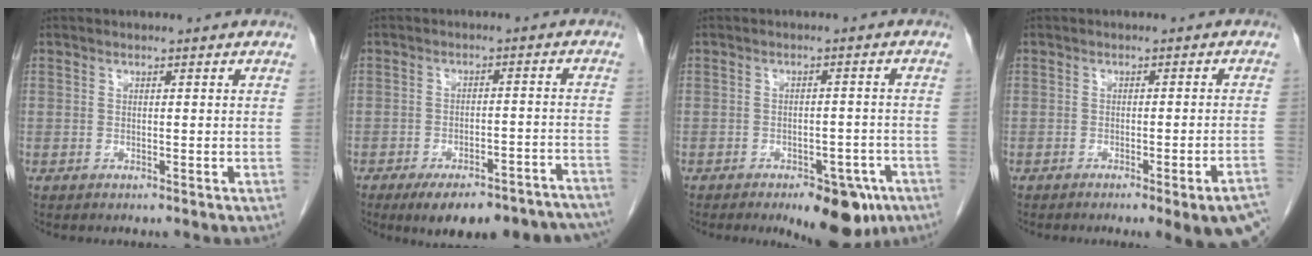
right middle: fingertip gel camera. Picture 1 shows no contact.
{"total": 17.8, "force": [-15.1, 4.7, 8.2], "torque": [-0.072, 0.016, -0.190]}
{"total": 9.0, "force": [-5.7, 3.6, 5.9], "torque": [-0.064, -0.001, -0.075]}
{"total": 9.9, "force": [-7.6, 0.2, 6.3], "torque": [-0.039, -0.007, -0.089]}